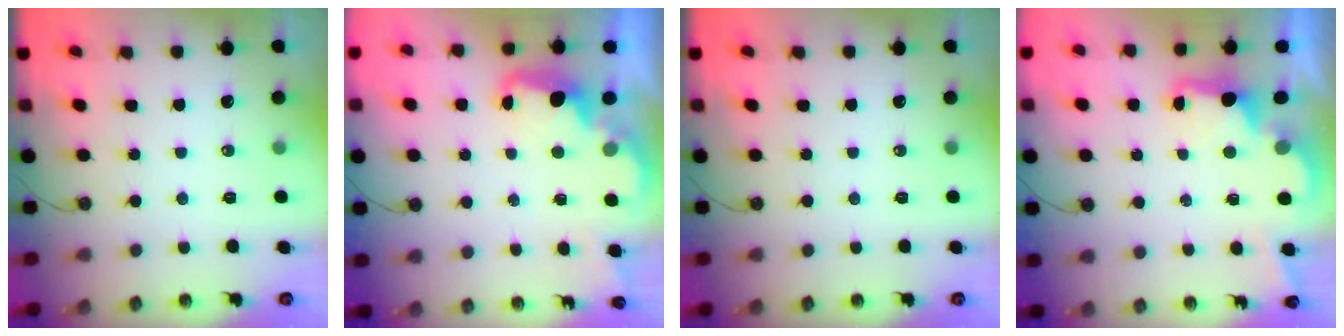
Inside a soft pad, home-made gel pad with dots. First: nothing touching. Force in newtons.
{"total": 2.6, "press": 2.5, "slide": 0.7}
{"total": 0.0}
{"total": 2.7, "press": 2.6, "slide": 0.8}